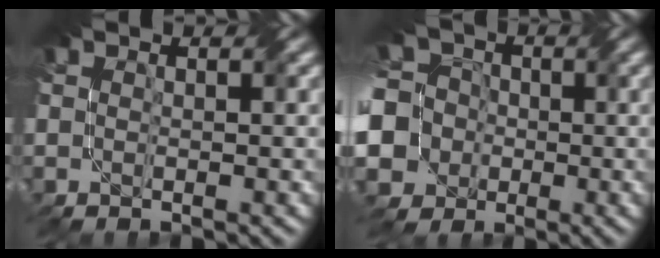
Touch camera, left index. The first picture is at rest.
{"total": 13.3, "force": [-3.8, 11.8, 4.7], "torque": [-0.137, -0.007, -0.094]}